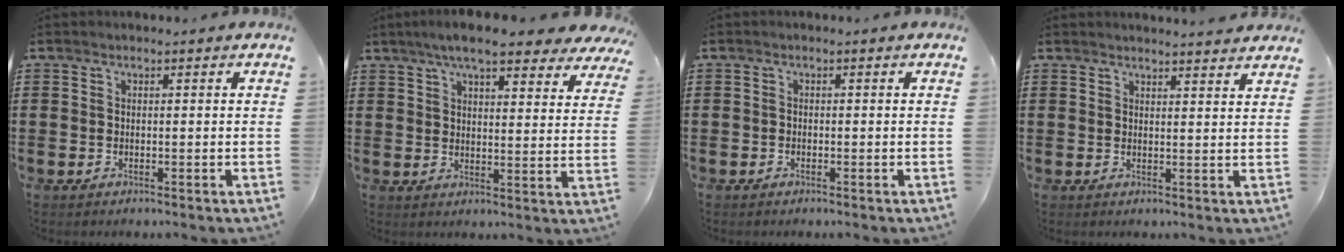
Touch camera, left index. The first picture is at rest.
{"total": 8.0, "force": [6.7, 1.0, 4.2], "torque": [-0.085, -0.019, 0.117]}
{"total": 0.6, "force": [-0.5, 0.3, 0.1], "torque": [-0.004, 0.001, -0.010]}
{"total": 2.4, "force": [2.4, -0.3, 0.3], "torque": [-0.012, -0.006, 0.046]}